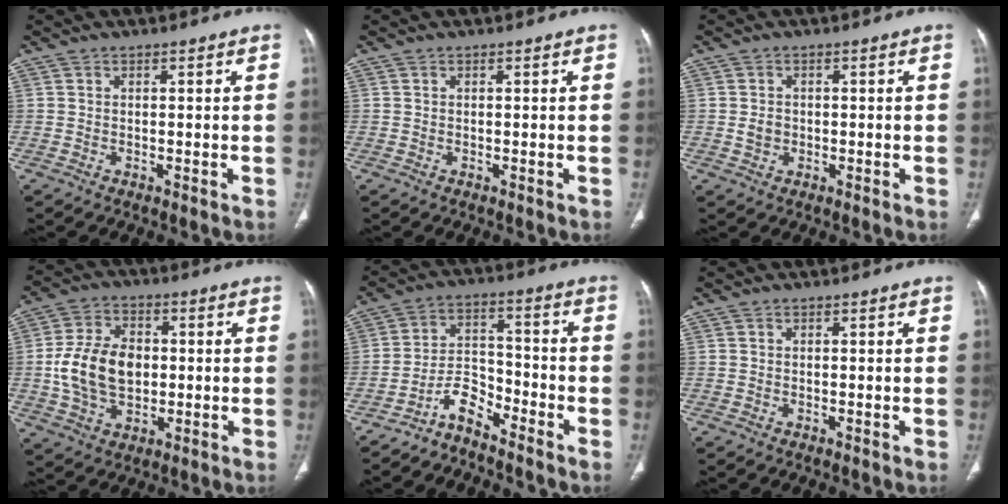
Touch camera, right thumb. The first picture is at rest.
{"total": 0.0}
{"total": 2.1, "force": [-0.2, 1.8, 1.1], "torque": [-0.013, 0.005, -0.002]}
{"total": 13.3, "force": [-0.3, 9.2, 9.6], "torque": [-0.166, 0.012, 0.000]}
{"total": 6.2, "force": [-5.4, 2.1, 2.1], "torque": [-0.034, 0.060, -0.109]}
{"total": 0.0}